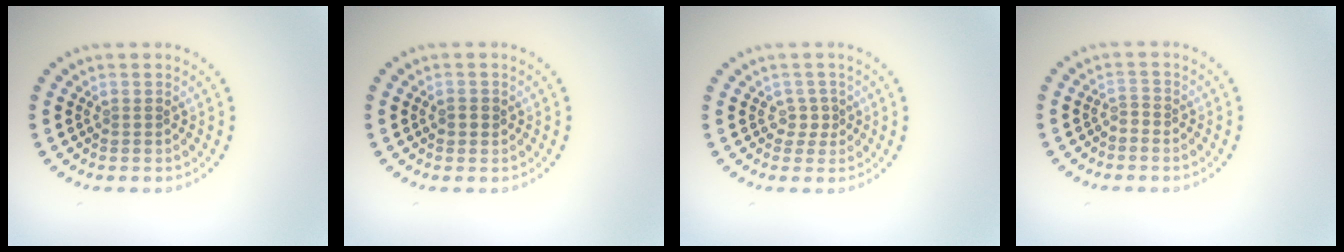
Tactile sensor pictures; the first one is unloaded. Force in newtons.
{"total": 1.1, "press": 1.0, "slide": 0.2}
{"total": 1.3, "press": 0.9, "slide": 0.9}
{"total": 0.6, "press": 0.3, "slide": 0.5}